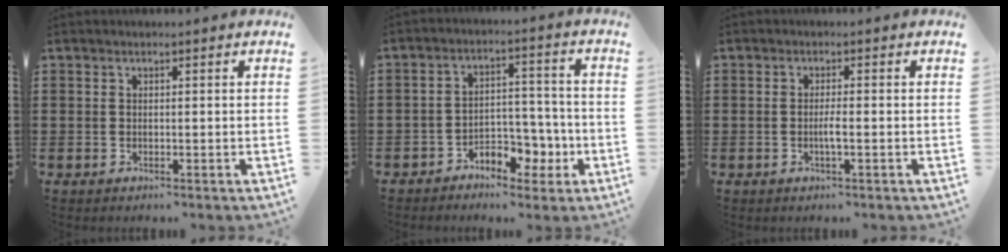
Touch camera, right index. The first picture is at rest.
{"total": 5.5, "force": [-3.4, 3.6, 2.6], "torque": [-0.037, 0.018, -0.063]}
{"total": 2.0, "force": [-0.6, 0.1, 1.9], "torque": [-0.042, -0.003, -0.015]}